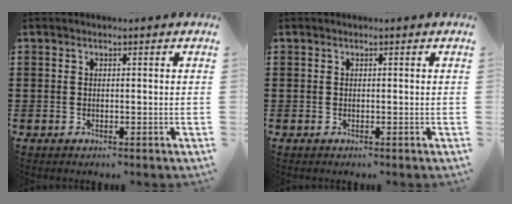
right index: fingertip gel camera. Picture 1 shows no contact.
{"total": 0.0}